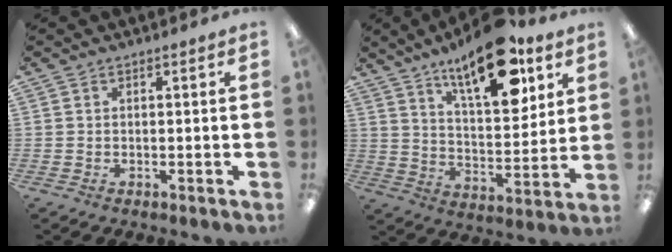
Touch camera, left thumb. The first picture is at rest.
{"total": 18.9, "force": [12.5, 7.0, 12.2], "torque": [-0.189, -0.064, 0.205]}